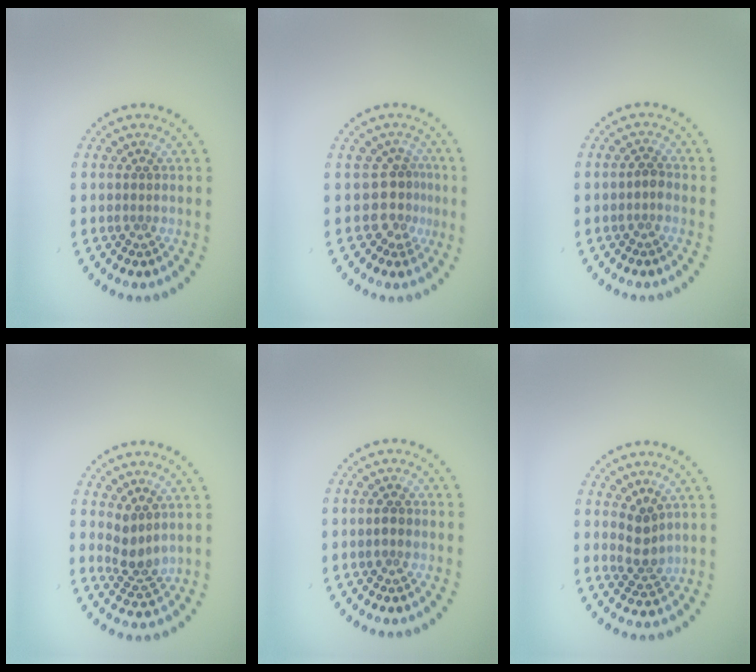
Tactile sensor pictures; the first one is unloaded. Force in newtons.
{"total": 2.6, "press": 1.8, "slide": 1.9}
{"total": 0.8, "press": 0.8, "slide": 0.3}
{"total": 2.6, "press": 2.0, "slide": 1.6}
{"total": 1.2, "press": 1.2, "slide": 0.1}
{"total": 2.2, "press": 2.0, "slide": 1.0}